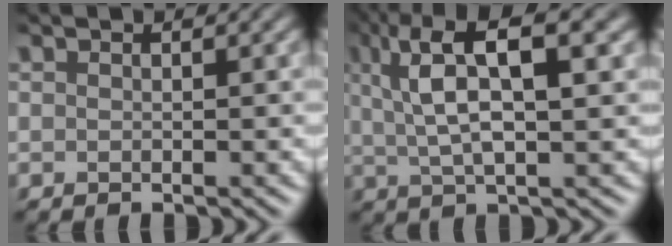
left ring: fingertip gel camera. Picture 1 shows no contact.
{"total": 8.4, "force": [3.2, 2.3, 7.4], "torque": [-0.140, 0.020, 0.056]}